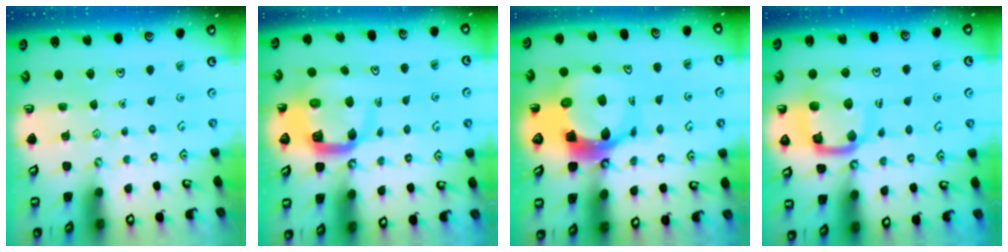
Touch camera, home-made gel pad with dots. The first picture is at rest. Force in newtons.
{"total": 8.8, "press": 8.7, "slide": 1.1}
{"total": 12.0, "press": 11.9, "slide": 1.3}
{"total": 15.4, "press": 15.3, "slide": 1.6}